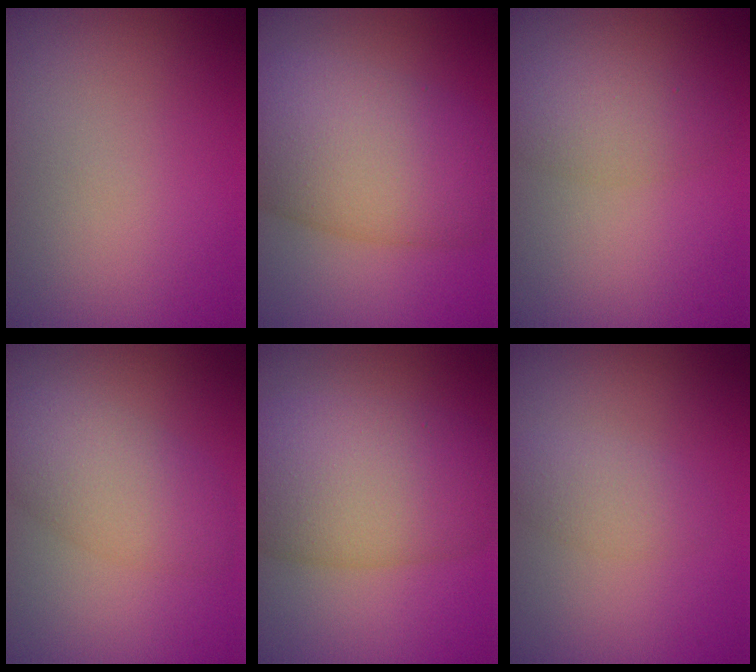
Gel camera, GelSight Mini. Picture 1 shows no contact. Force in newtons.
{"total": 10.8, "press": 10.8, "slide": 0.2}
{"total": 2.7, "press": 2.7, "slide": 0.2}
{"total": 5.0, "press": 5.0, "slide": 0.2}
{"total": 10.1, "press": 10.1, "slide": 0.3}
{"total": 1.5, "press": 1.5, "slide": 0.0}